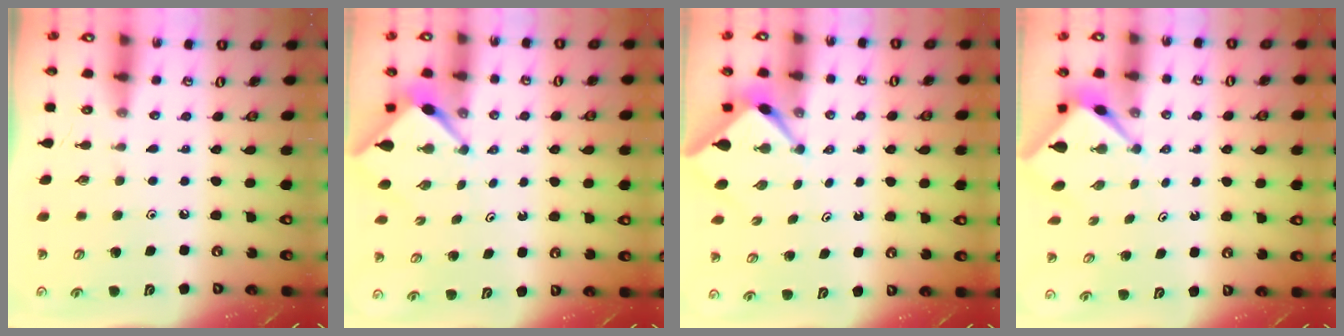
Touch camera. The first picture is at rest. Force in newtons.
{"total": 2.8, "press": 2.8, "slide": 0.3}
{"total": 2.6, "press": 2.6, "slide": 0.3}
{"total": 2.5, "press": 2.5, "slide": 0.1}